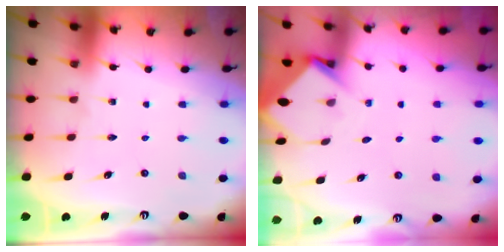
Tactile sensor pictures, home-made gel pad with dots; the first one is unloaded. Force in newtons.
{"total": 3.4, "press": 3.3, "slide": 0.3}